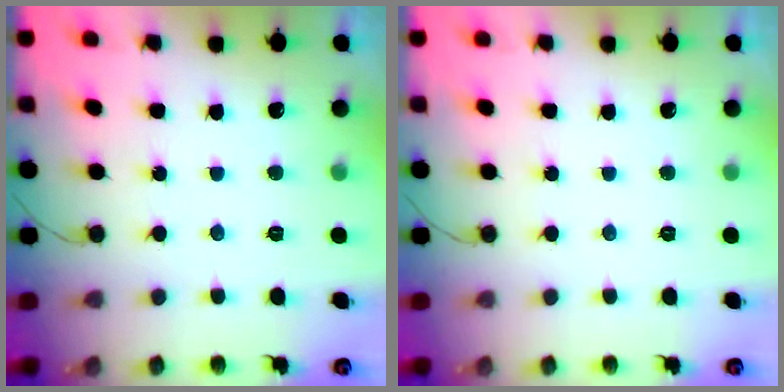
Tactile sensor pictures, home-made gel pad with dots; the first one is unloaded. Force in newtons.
{"total": 0.0}